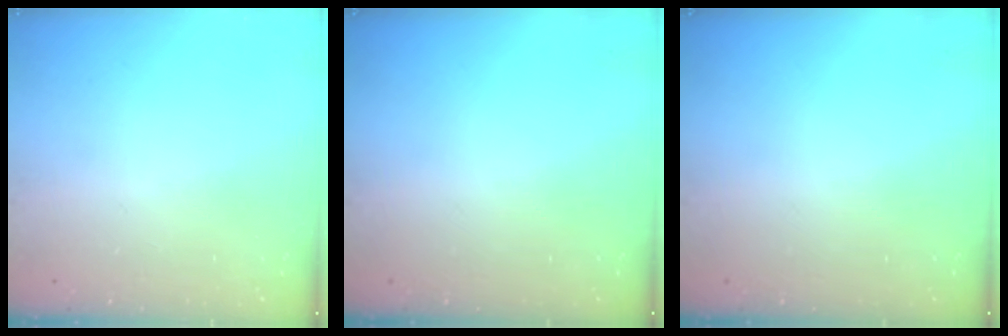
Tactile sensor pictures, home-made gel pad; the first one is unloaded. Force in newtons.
{"total": 0.0}
{"total": 0.0}